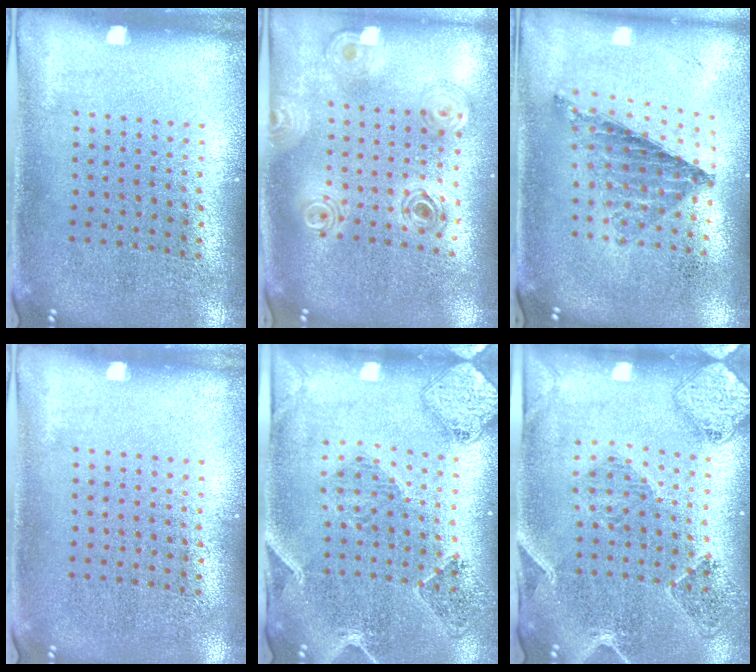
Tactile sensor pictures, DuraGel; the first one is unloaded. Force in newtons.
{"total": 1.1, "press": 1.1, "slide": 0.3}
{"total": 0.8, "press": 0.8, "slide": 0.0}
{"total": 0.0}
{"total": 0.7, "press": 0.7, "slide": 0.3}
{"total": 0.7, "press": 0.7, "slide": 0.3}